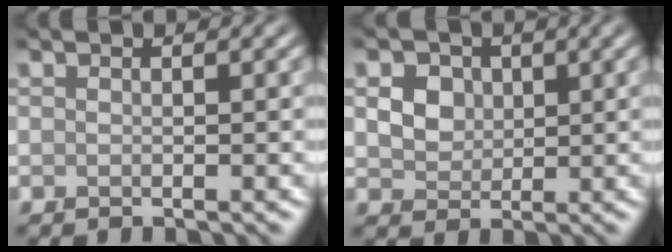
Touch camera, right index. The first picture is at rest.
{"total": 5.4, "force": [2.1, 4.2, 2.7], "torque": [-0.055, 0.021, 0.030]}